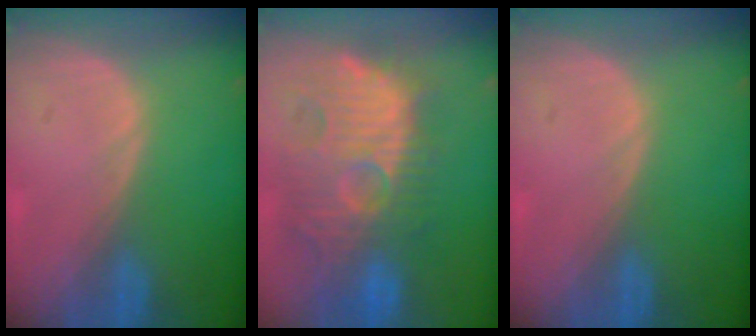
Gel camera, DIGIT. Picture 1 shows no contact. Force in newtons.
{"total": 12.8, "press": 12.2, "slide": 3.9}
{"total": 0.0}